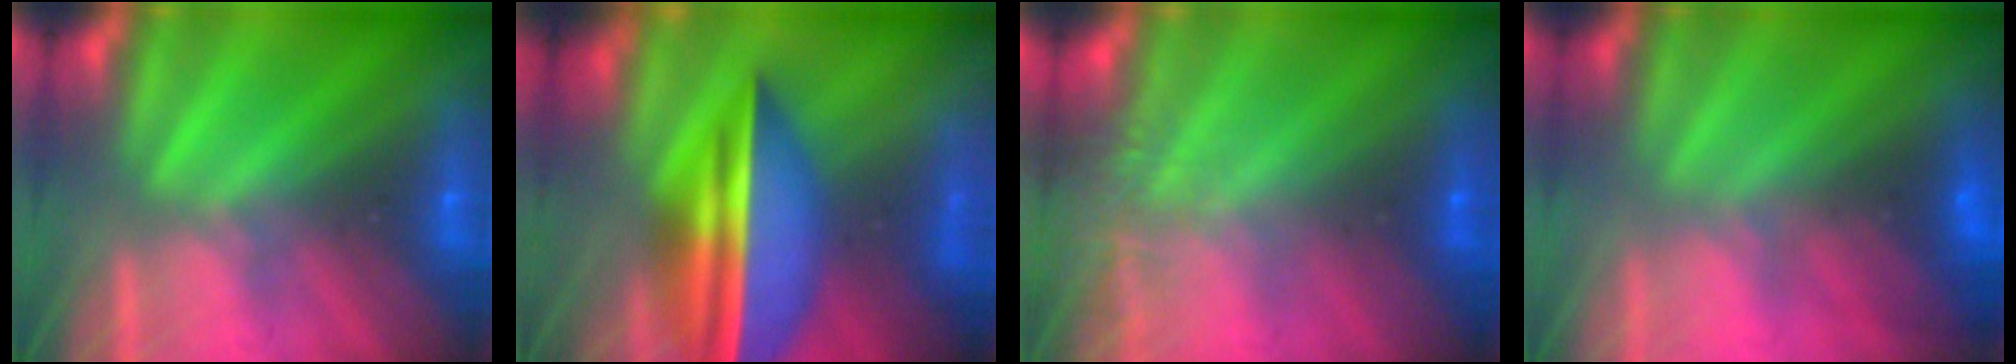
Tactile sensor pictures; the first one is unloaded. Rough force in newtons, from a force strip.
{"total": 7.5}
{"total": 5.5}
{"total": 3.2}